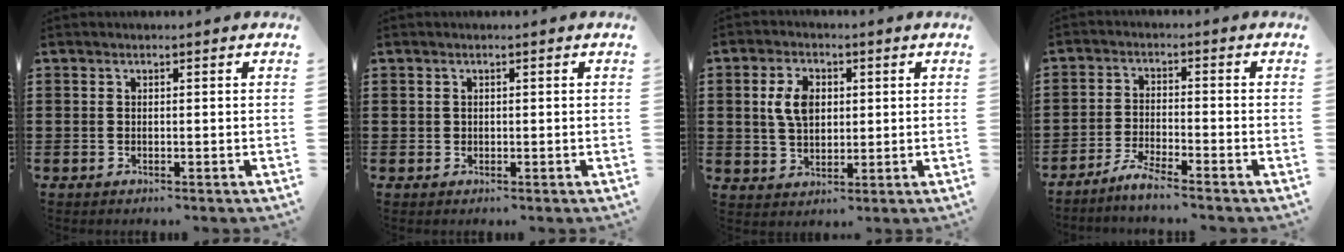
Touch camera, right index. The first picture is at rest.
{"total": 0.6, "force": [0.2, 0.6, 0.1], "torque": [-0.003, 0.004, 0.003]}
{"total": 5.8, "force": [1.0, 3.8, 4.2], "torque": [-0.092, 0.009, 0.012]}
{"total": 3.7, "force": [-3.4, -0.1, 1.4], "torque": [-0.039, -0.003, -0.070]}